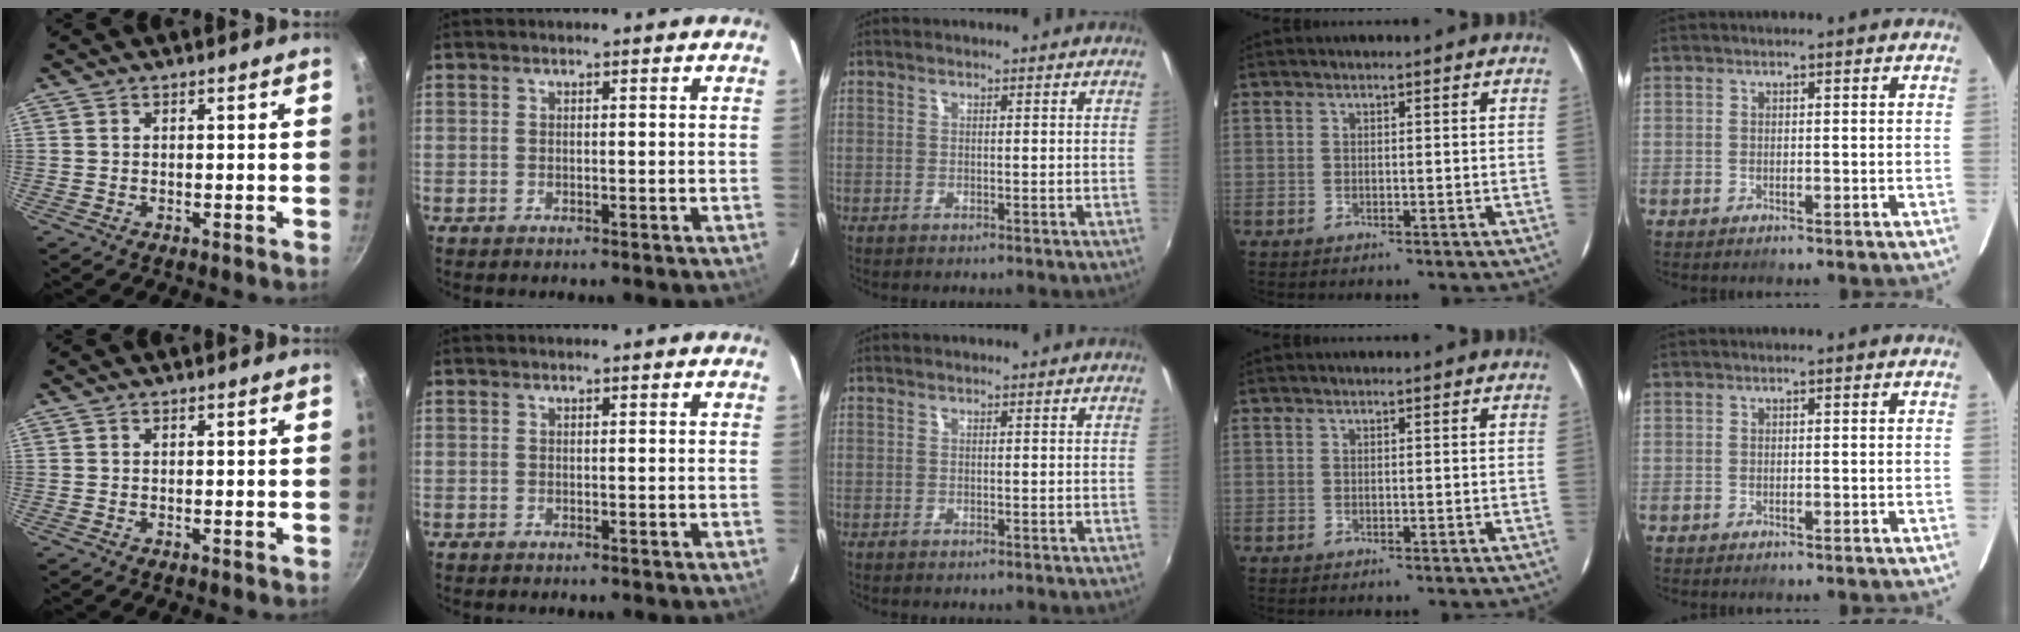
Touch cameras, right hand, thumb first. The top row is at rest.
{}